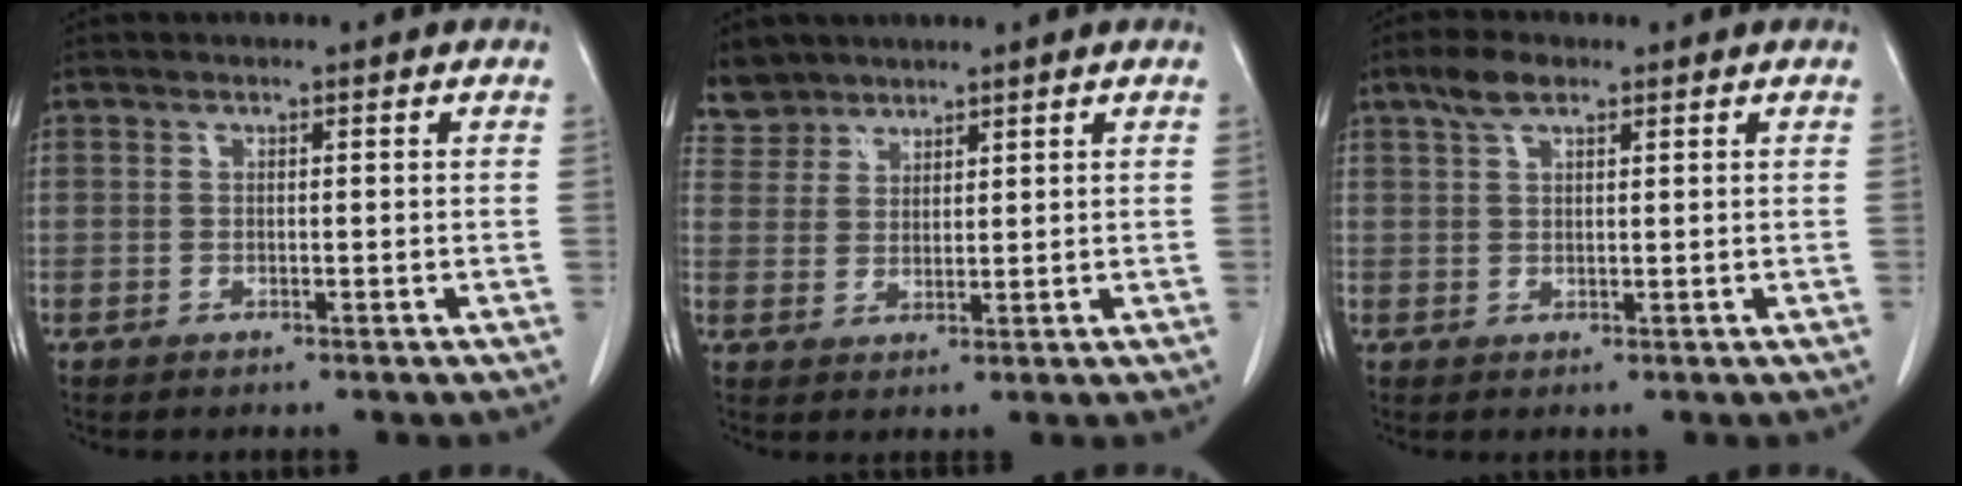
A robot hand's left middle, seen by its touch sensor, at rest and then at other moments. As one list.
[{"total": 4.5, "force": [3.9, 2.1, -0.5], "torque": [0.014, 0.005, 0.078]}, {"total": 3.6, "force": [2.4, 1.4, 2.3], "torque": [-0.052, 0.010, 0.048]}]